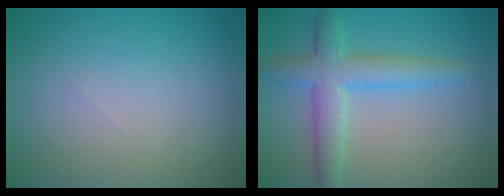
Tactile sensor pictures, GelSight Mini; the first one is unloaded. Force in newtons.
{"total": 4.6, "press": 4.6, "slide": 0.2}